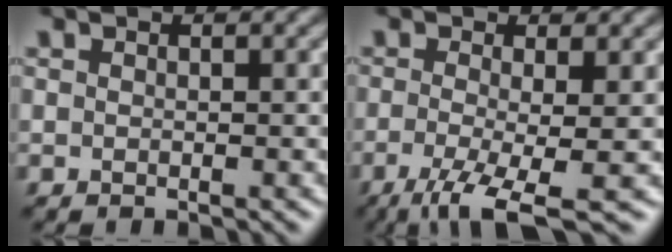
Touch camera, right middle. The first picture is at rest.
{"total": 5.7, "force": [-2.4, 1.2, 5.0], "torque": [-0.100, -0.015, -0.046]}